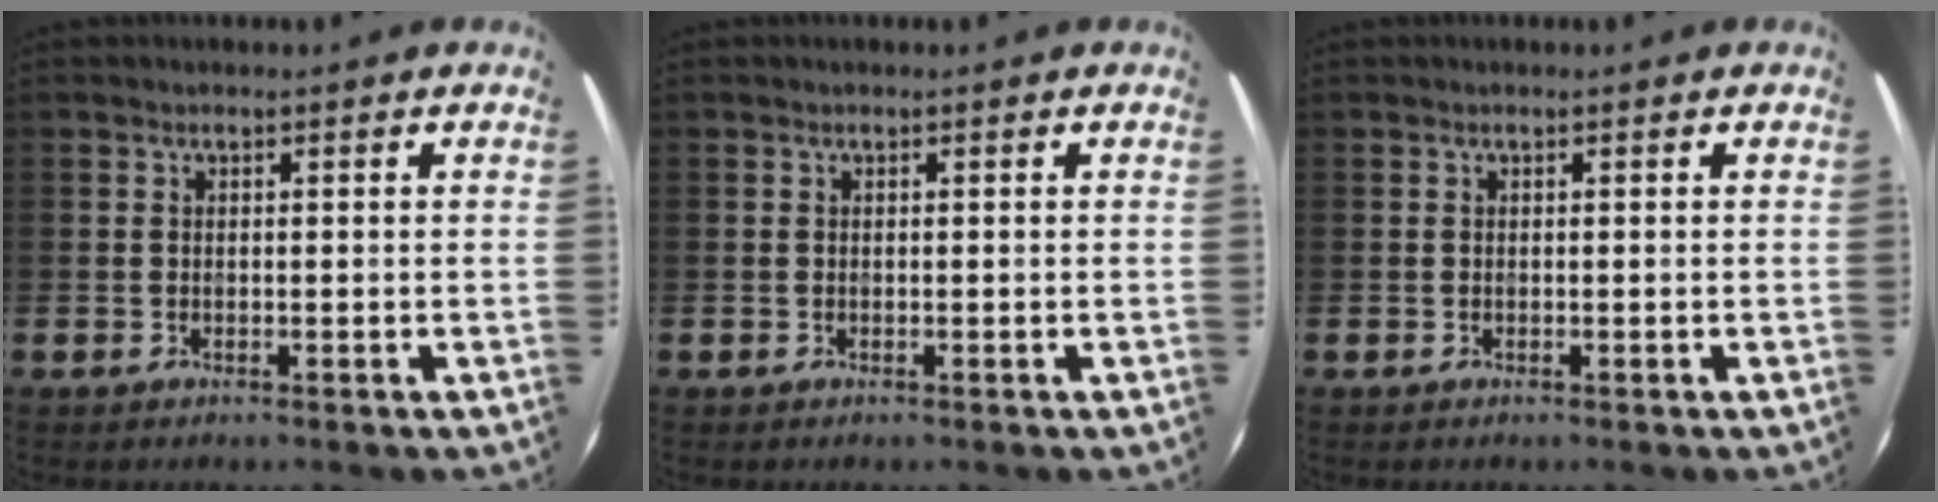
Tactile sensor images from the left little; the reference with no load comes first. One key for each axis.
{"total": 0.0}
{"total": 0.0}